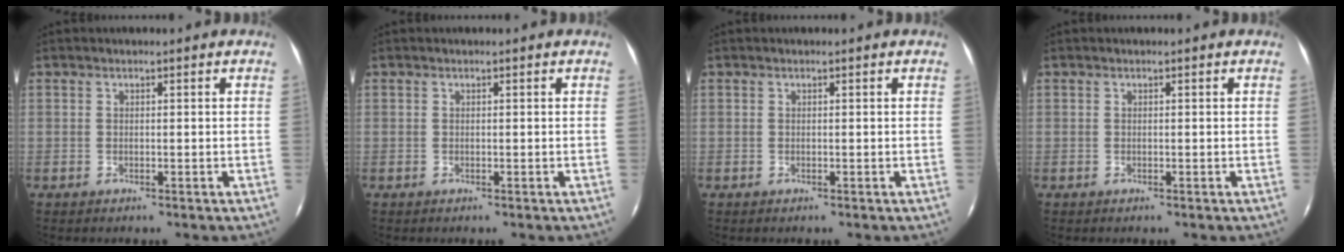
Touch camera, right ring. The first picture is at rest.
{"total": 0.0}
{"total": 0.0}
{"total": 0.0}